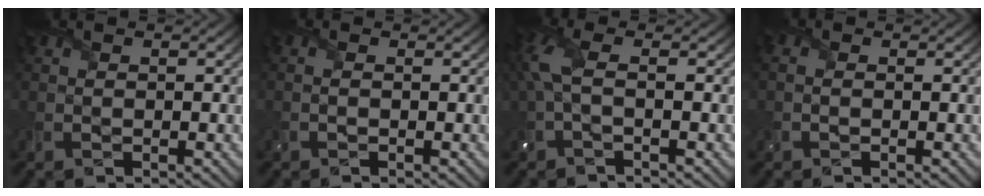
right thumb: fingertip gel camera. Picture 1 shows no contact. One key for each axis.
{"total": 0.5, "fx": -0.3, "fy": 0.2, "fz": 0.4, "tx": -0.010, "ty": -0.001, "tz": -0.004}
{"total": 3.9, "fx": 0.2, "fy": 1.1, "fz": 3.7, "tx": -0.101, "ty": 0.005, "tz": -0.004}
{"total": 1.3, "fx": -0.2, "fy": 1.0, "fz": 0.9, "tx": -0.024, "ty": 0.003, "tz": -0.007}